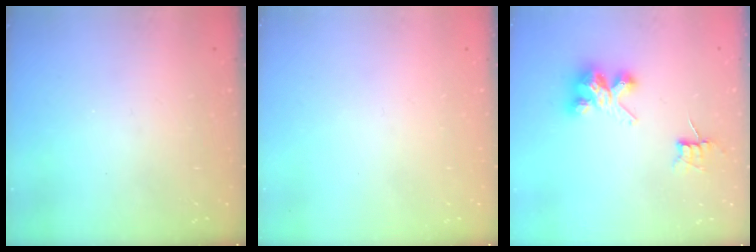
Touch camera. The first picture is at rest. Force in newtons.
{"total": 0.0}
{"total": 6.8, "press": 6.8, "slide": 0.5}